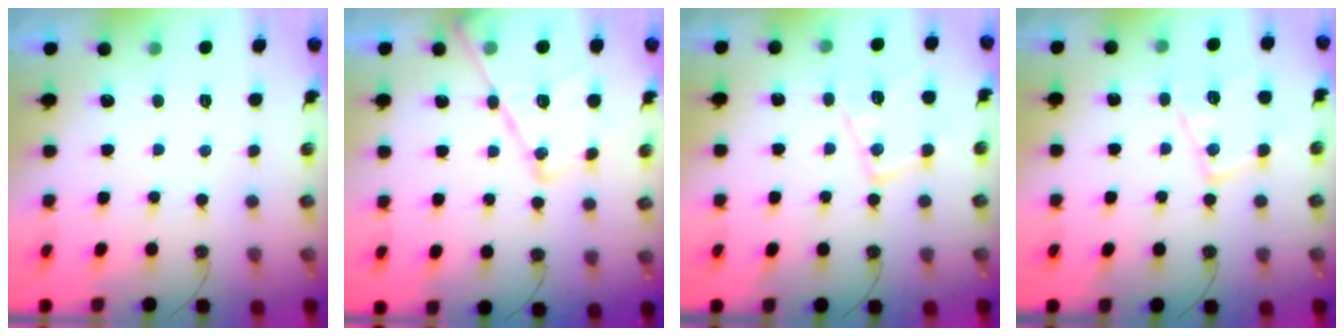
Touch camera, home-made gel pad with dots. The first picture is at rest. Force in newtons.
{"total": 19.6, "press": 19.5, "slide": 1.9}
{"total": 13.5, "press": 13.4, "slide": 1.1}
{"total": 13.5, "press": 13.4, "slide": 1.1}